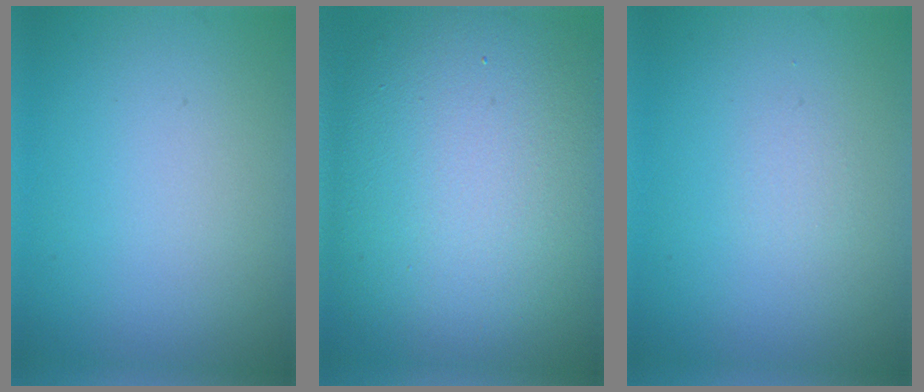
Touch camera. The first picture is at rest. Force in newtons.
{"total": 15.4, "press": 15.4, "slide": 0.9}
{"total": 0.6, "press": 0.6, "slide": 0.1}